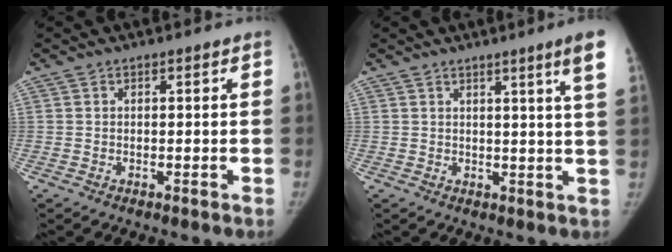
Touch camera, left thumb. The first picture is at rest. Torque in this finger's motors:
{"motor_torque": [1.37, 0.90, 0.79, -0.95, 0.06]}